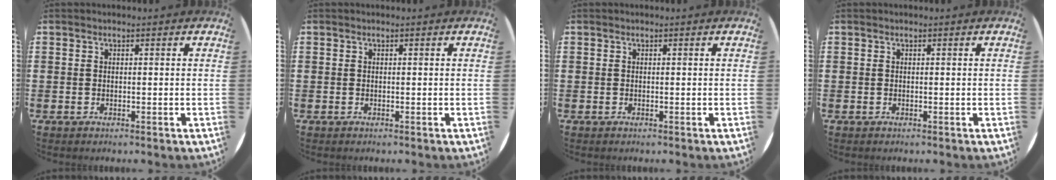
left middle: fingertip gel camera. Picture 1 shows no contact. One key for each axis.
{"total": 0.0}
{"total": 0.0}
{"total": 0.0}